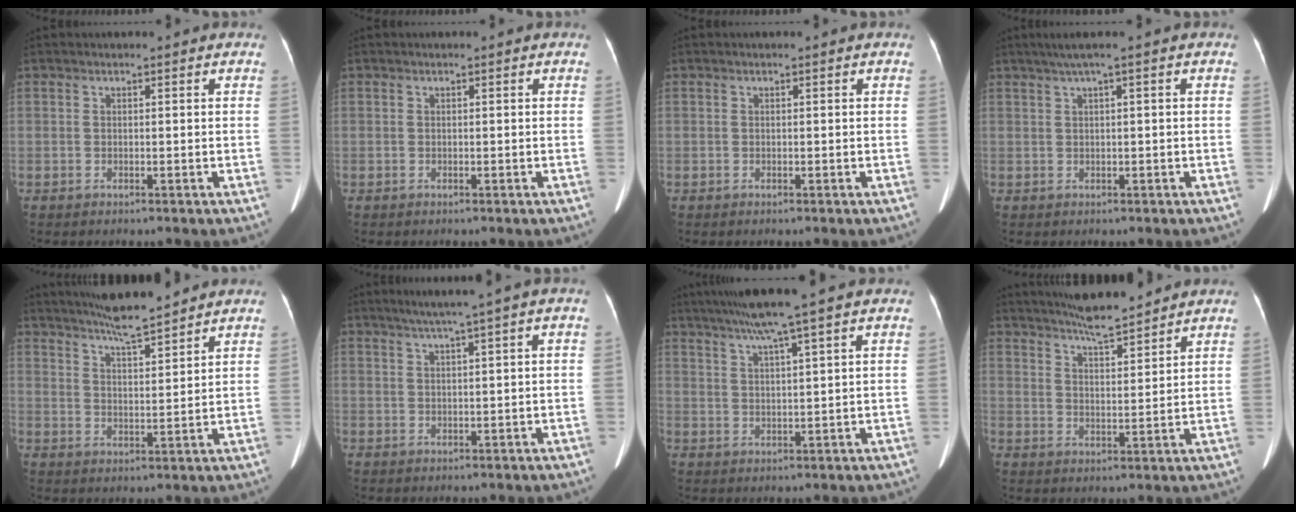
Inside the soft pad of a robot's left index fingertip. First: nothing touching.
{"total": 0.0}
{"total": 0.0}
{"total": 2.8, "force": [1.3, -0.4, 2.5], "torque": [-0.054, 0.018, 0.029]}
{"total": 9.0, "force": [8.0, 0.0, 4.0], "torque": [-0.067, 0.010, 0.131]}
{"total": 4.7, "force": [2.8, -1.0, 3.6], "torque": [-0.063, 0.009, 0.049]}
{"total": 7.4, "force": [5.5, -1.8, 4.6], "torque": [-0.074, 0.015, 0.093]}
{"total": 8.8, "force": [8.0, 0.4, 3.7], "torque": [-0.063, 0.010, 0.129]}